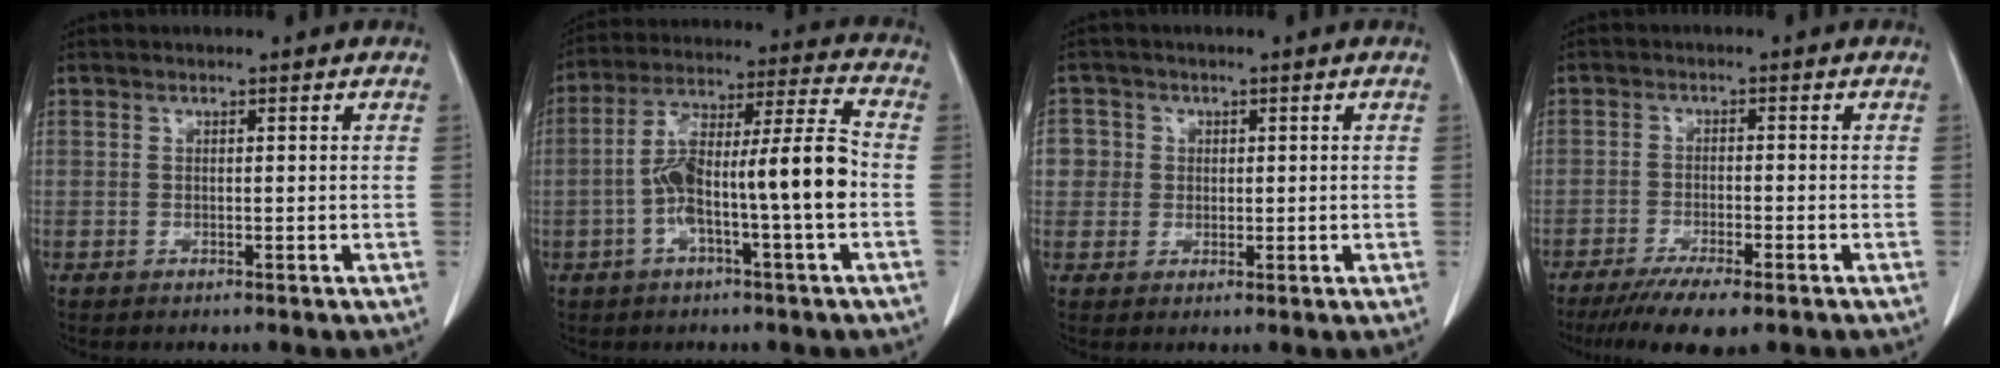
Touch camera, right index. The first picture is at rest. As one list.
[{"total": 13.9, "force": [-2.8, 0.7, 13.6], "torque": [-0.242, 0.027, -0.051]}, {"total": 3.7, "force": [0.6, 3.6, 0.3], "torque": [0.011, 0.007, 0.008]}, {"total": 7.6, "force": [-5.5, 1.2, 5.1], "torque": [-0.079, -0.015, -0.086]}]